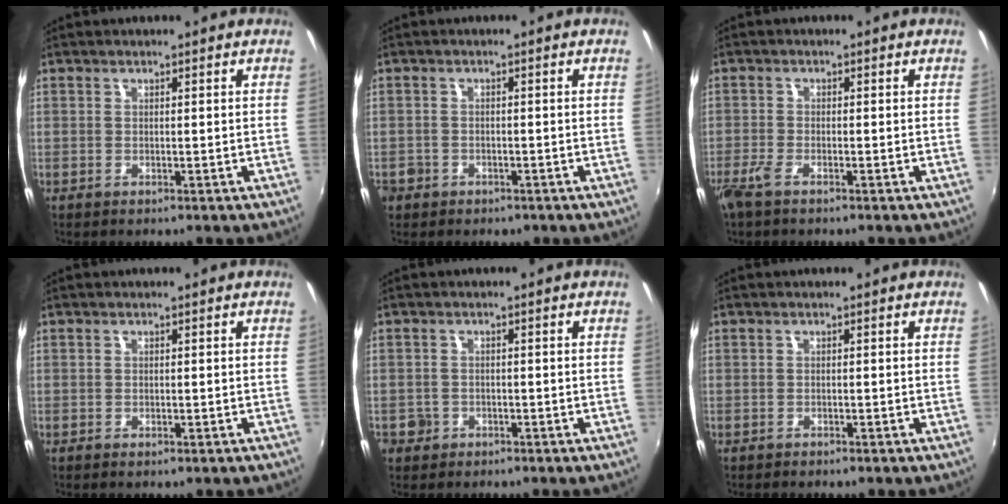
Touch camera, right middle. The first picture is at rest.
{"total": 3.6, "force": [-1.7, 3.0, 1.0], "torque": [-0.031, -0.002, -0.026]}
{"total": 2.8, "force": [-2.1, 0.7, 1.7], "torque": [-0.045, -0.006, -0.045]}
{"total": 0.7, "force": [-0.4, 0.3, 0.4], "torque": [-0.007, -0.001, -0.006]}
{"total": 2.7, "force": [-1.2, 2.3, 0.5], "torque": [-0.016, 0.000, -0.020]}
{"total": 0.9, "force": [-0.8, 0.2, 0.3], "torque": [-0.010, -0.001, -0.012]}